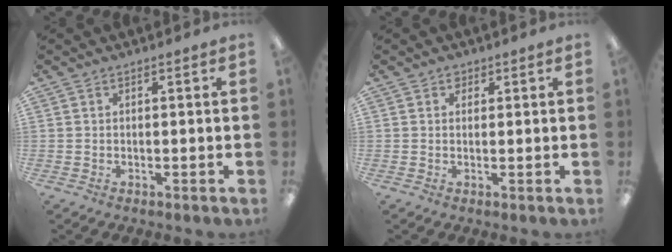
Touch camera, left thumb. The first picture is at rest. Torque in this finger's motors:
{"motor_torque": [0.04, -0.05, 0.40, -0.14, 0.00]}